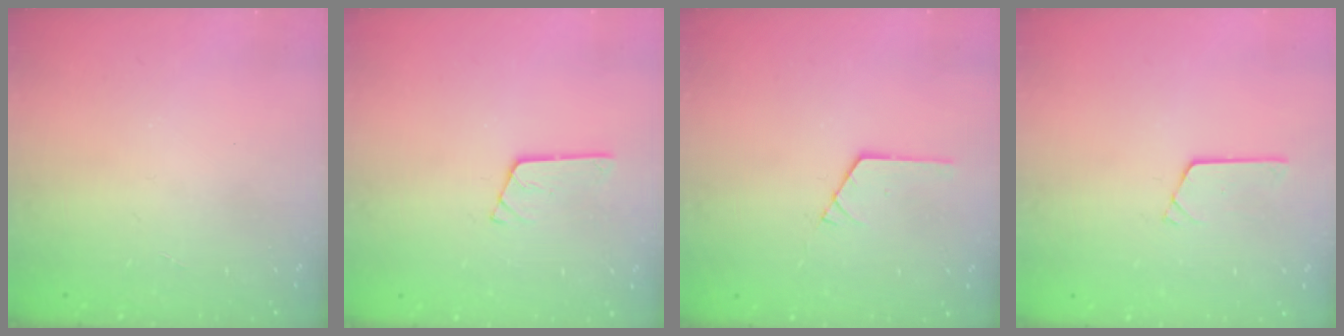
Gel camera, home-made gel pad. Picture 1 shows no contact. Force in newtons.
{"total": 3.4, "press": 3.4, "slide": 0.4}
{"total": 1.0, "press": 1.0, "slide": 0.1}
{"total": 2.6, "press": 2.6, "slide": 0.2}